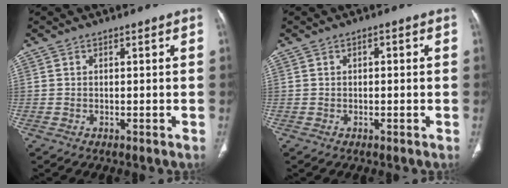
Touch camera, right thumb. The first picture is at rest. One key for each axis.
{"total": 1.3, "fx": 0.3, "fy": 0.6, "fz": 1.1, "tx": -0.014, "ty": 0.005, "tz": 0.001}